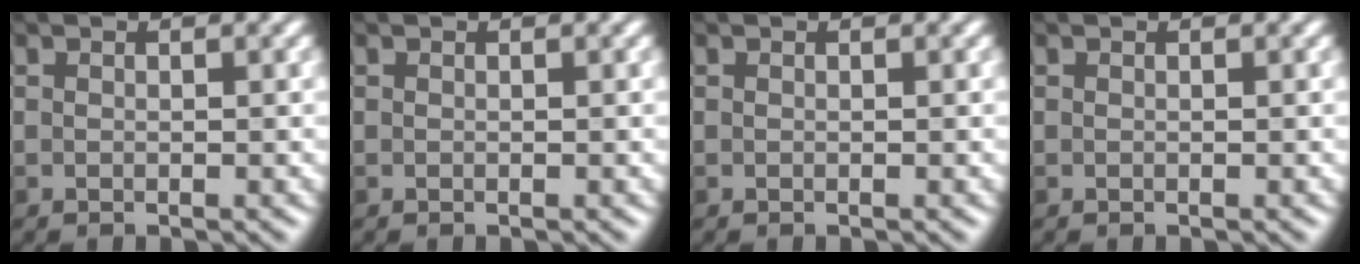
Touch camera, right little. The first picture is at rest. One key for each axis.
{"total": 0.0}
{"total": 0.0}
{"total": 0.0}